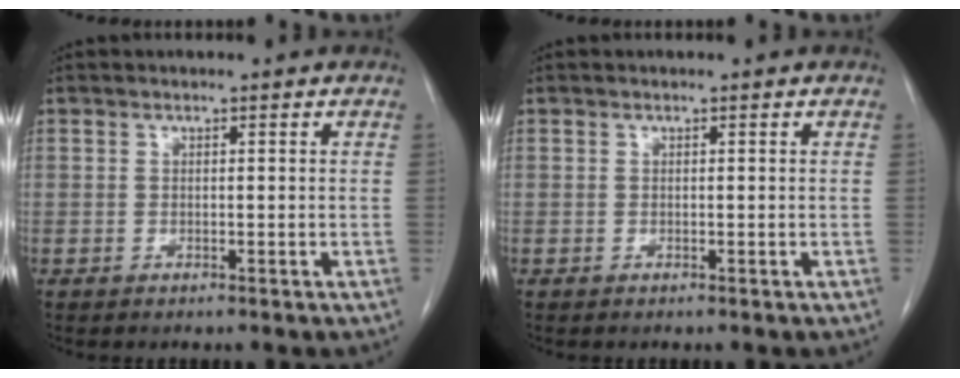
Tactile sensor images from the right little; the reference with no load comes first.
{"total": 0.0}